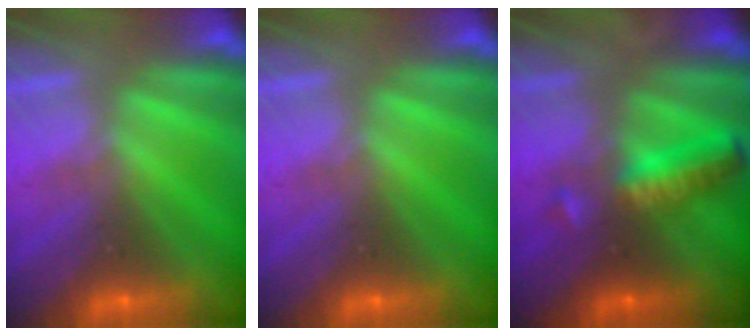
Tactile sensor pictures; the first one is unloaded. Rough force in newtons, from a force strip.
{"total": 0.0}
{"total": 7.0}